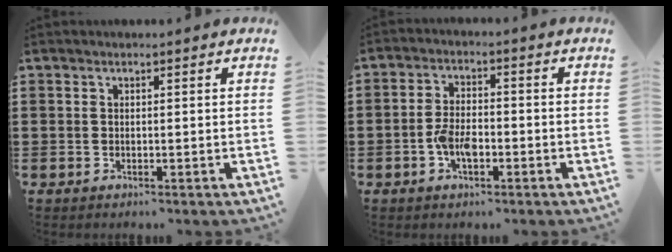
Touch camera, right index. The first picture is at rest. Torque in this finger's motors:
{"motor_torque": [1.33, 0.81, 0.67, 0.16]}